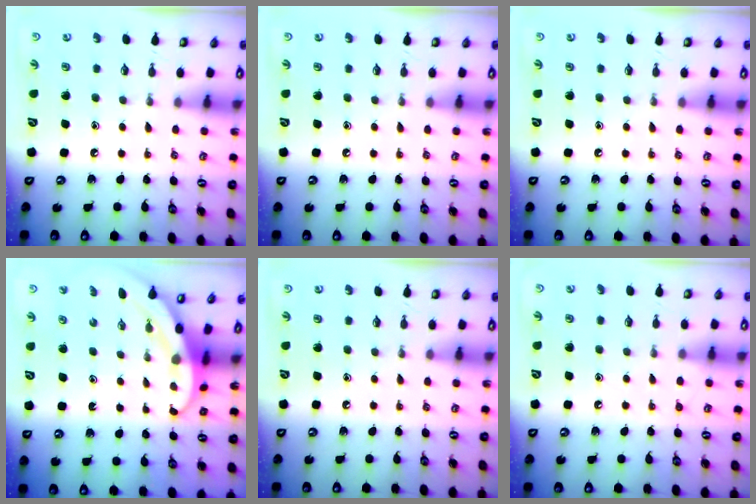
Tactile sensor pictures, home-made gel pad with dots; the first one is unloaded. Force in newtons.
{"total": 0.0}
{"total": 0.0}
{"total": 3.3, "press": 3.3, "slide": 0.1}
{"total": 0.0}
{"total": 5.9, "press": 5.9, "slide": 0.8}